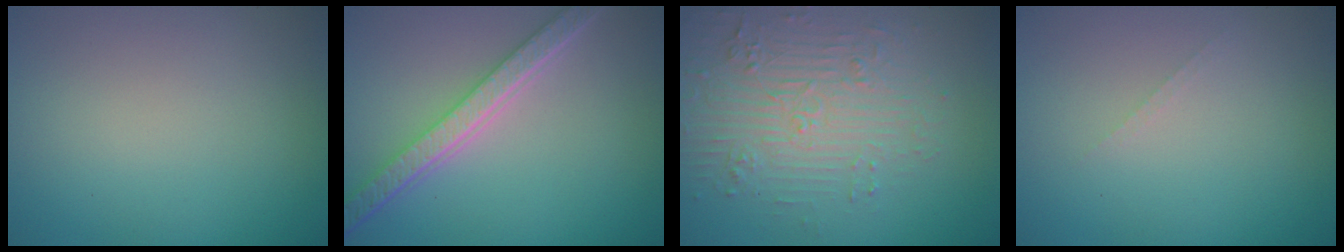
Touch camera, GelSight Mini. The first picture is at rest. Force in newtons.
{"total": 5.6, "press": 4.1, "slide": 3.8}
{"total": 4.3, "press": 3.9, "slide": 1.7}
{"total": 0.6, "press": 0.6, "slide": 0.1}